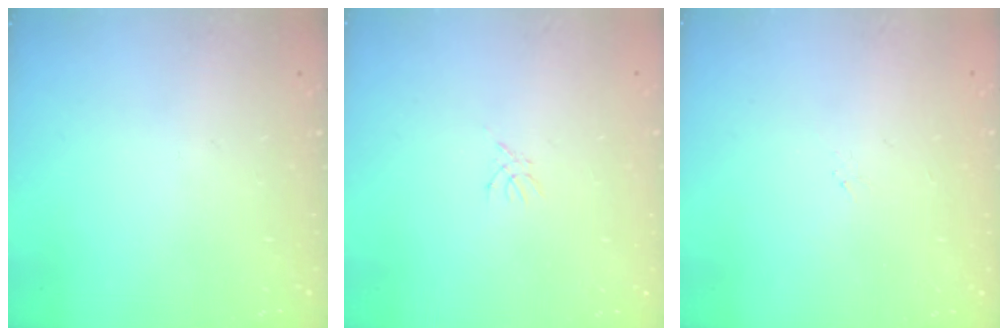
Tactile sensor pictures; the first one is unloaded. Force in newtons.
{"total": 1.4, "press": 1.4, "slide": 0.3}
{"total": 0.9, "press": 0.8, "slide": 0.4}